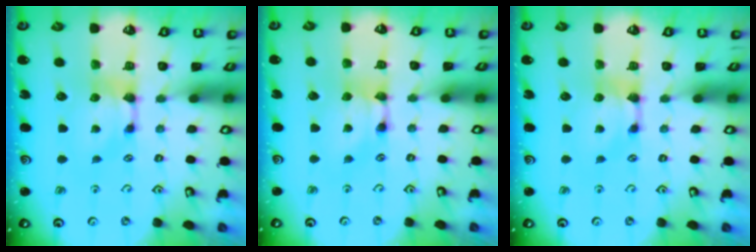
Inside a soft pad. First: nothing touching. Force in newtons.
{"total": 1.8, "press": 1.8, "slide": 0.2}
{"total": 0.0}